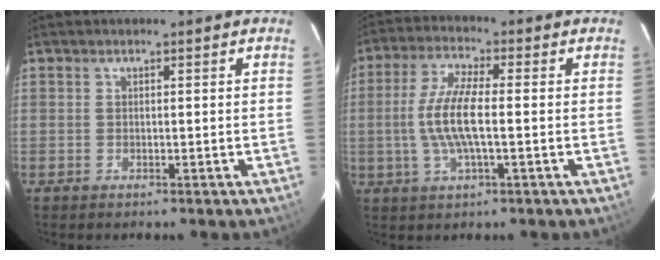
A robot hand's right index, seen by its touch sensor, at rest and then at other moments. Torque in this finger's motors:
{"motor_torque": [0.71, -0.27, 0.56, 0.17]}